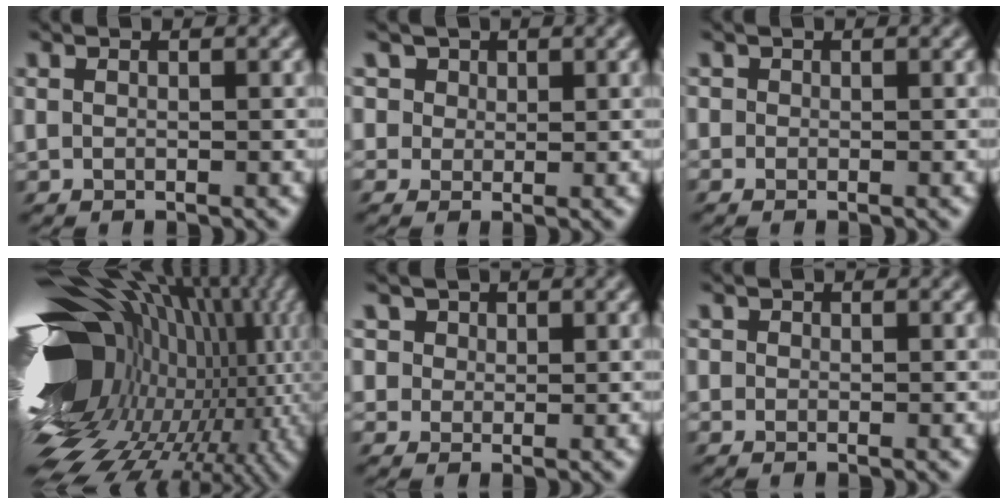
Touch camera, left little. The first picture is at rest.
{"total": 3.5, "force": [1.7, 2.9, 1.0], "torque": [-0.032, 0.006, 0.022]}
{"total": 0.5, "force": [0.0, 0.4, -0.3], "torque": [0.007, -0.001, 0.002]}
{"total": 18.5, "force": [-2.9, 11.0, 14.6], "torque": [-0.260, -0.021, -0.044]}
{"total": 3.1, "force": [1.4, 2.6, 0.9], "torque": [-0.030, 0.008, 0.020]}
{"total": 0.6, "force": [0.0, 0.6, -0.2], "torque": [-0.002, 0.003, 0.008]}